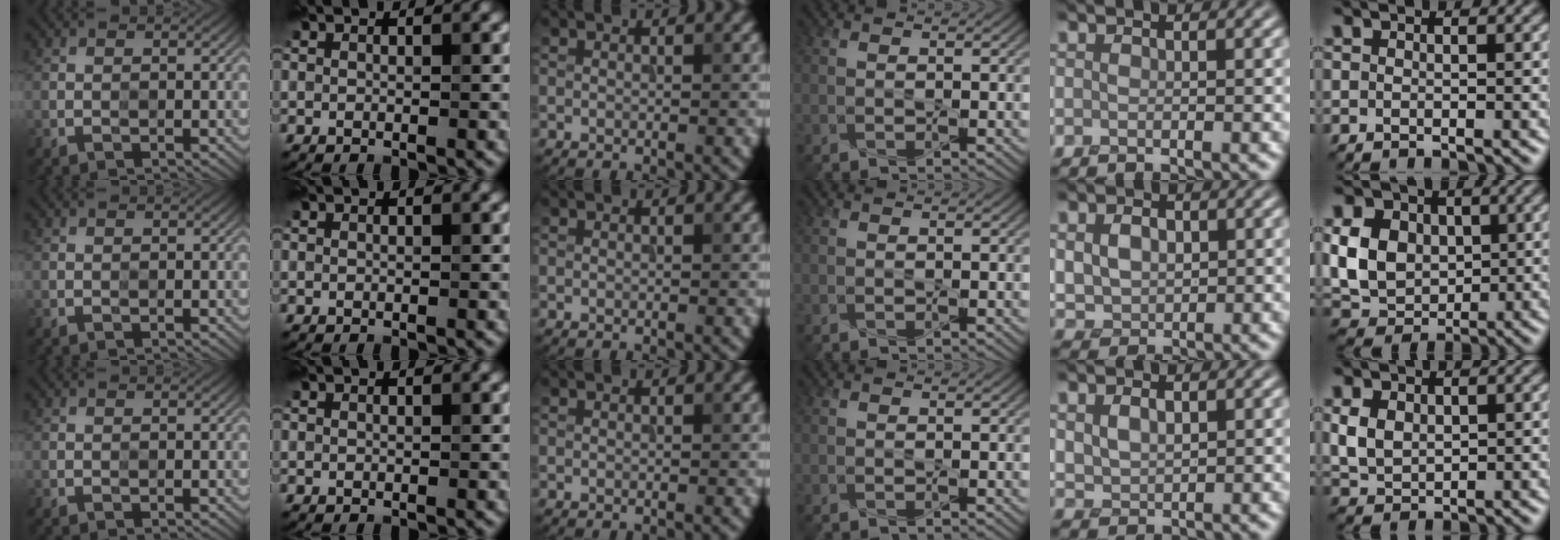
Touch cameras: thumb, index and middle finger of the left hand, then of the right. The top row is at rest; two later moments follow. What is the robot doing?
{"motion": "press", "object": "gel pad"}